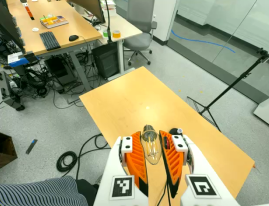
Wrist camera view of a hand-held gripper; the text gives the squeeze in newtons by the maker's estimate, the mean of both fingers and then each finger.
{"total": 21.3, "left": 24.3, "right": 18.4}